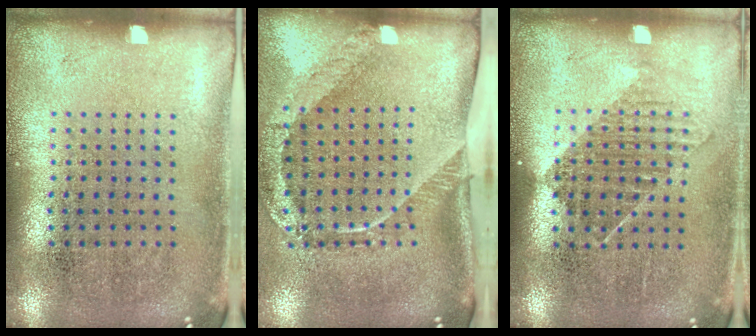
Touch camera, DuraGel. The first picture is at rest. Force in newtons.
{"total": 2.6, "press": 1.7, "slide": 1.9}
{"total": 1.2, "press": 1.0, "slide": 0.7}